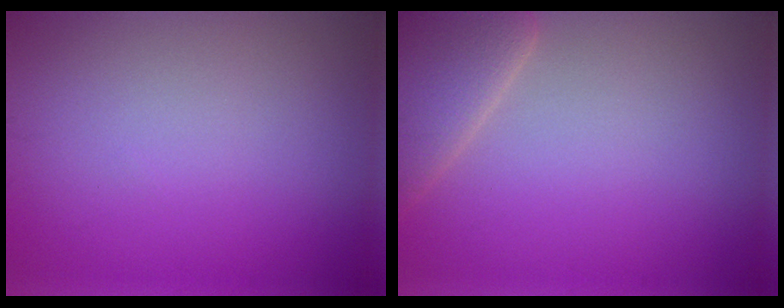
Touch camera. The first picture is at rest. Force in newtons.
{"total": 4.4, "press": 4.4, "slide": 0.6}